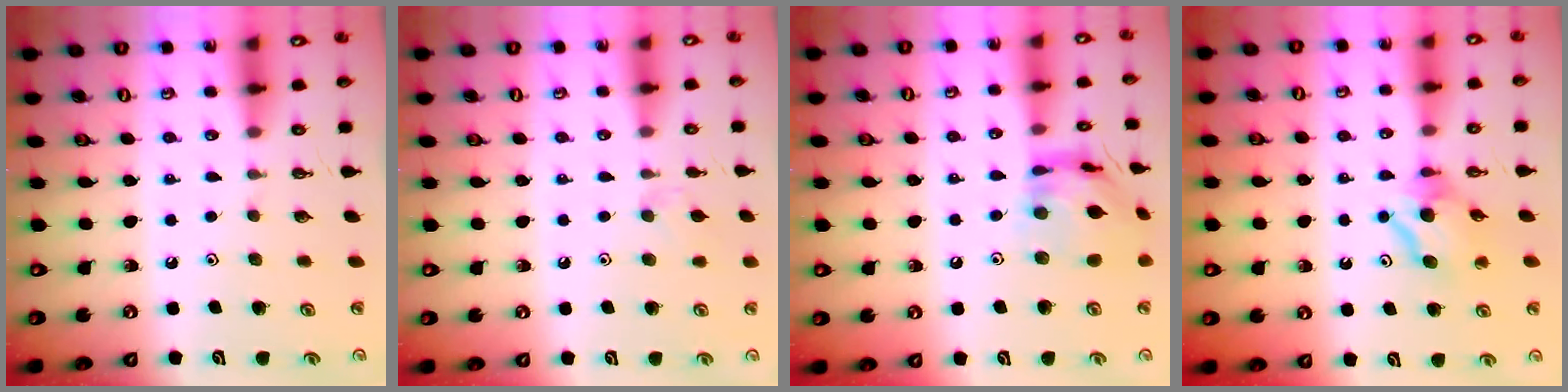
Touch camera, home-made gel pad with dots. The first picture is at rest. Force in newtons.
{"total": 4.2, "press": 4.1, "slide": 0.6}
{"total": 14.6, "press": 14.5, "slide": 1.2}
{"total": 7.6, "press": 7.5, "slide": 0.6}